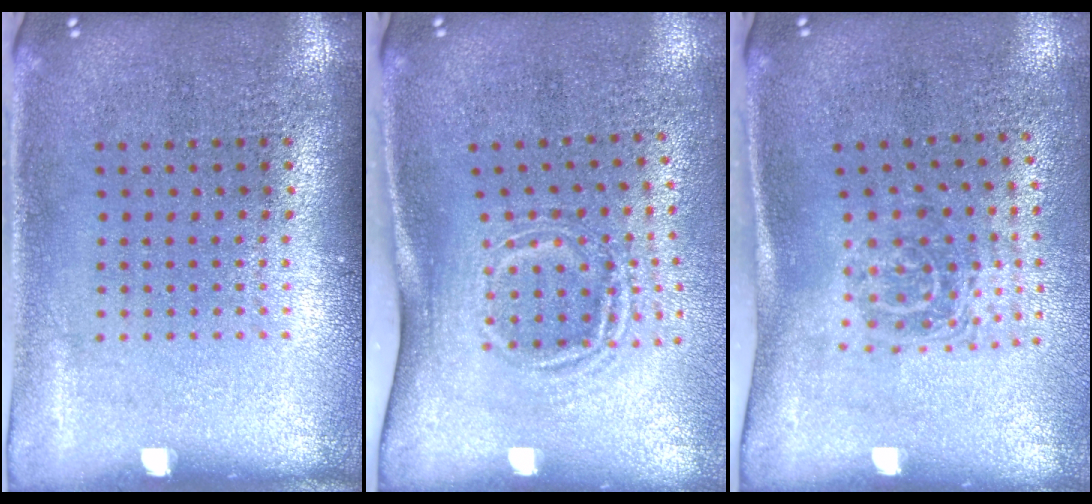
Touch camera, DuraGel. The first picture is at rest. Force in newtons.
{"total": 1.9, "press": 1.3, "slide": 1.4}
{"total": 1.7, "press": 1.2, "slide": 1.2}